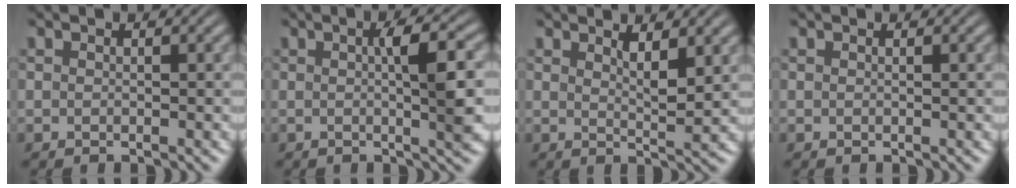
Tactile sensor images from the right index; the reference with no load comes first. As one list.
[{"total": 4.3, "force": [0.0, 0.4, 4.3], "torque": [-0.060, 0.006, -0.005]}, {"total": 2.2, "force": [1.4, -0.1, 1.7], "torque": [-0.023, -0.016, 0.027]}, {"total": 0.0}]